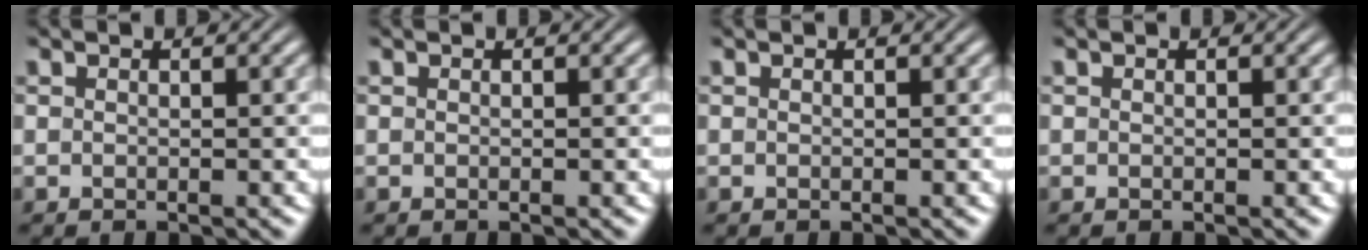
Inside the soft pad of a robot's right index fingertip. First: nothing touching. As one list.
[{"total": 0.0}, {"total": 0.0}, {"total": 0.0}]